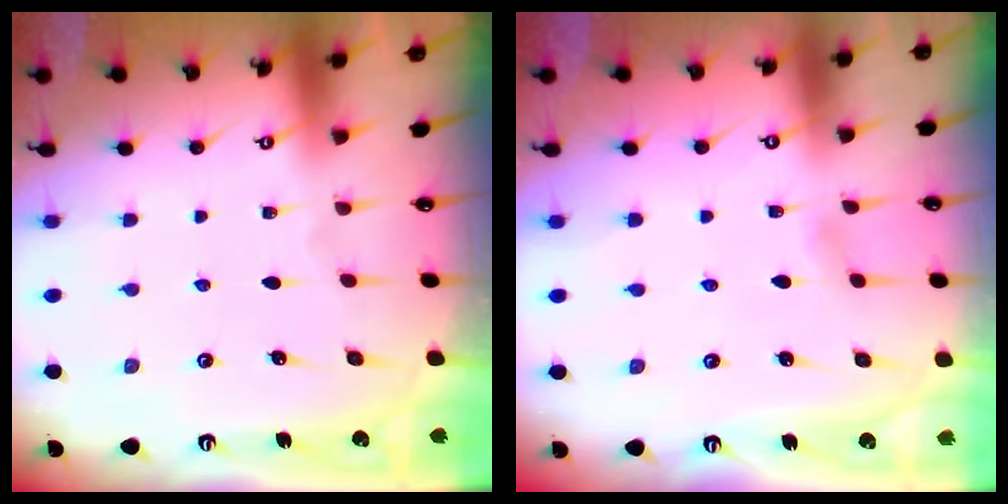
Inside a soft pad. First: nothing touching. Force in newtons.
{"total": 3.5, "press": 3.4, "slide": 0.6}